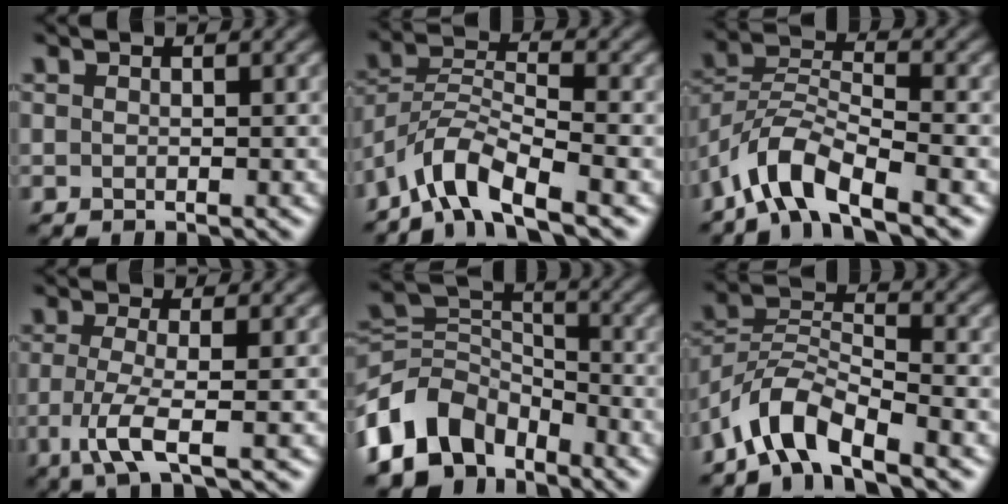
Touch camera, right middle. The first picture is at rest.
{"total": 6.0, "force": [-4.5, 1.5, 3.7], "torque": [-0.068, 0.004, -0.094]}
{"total": 6.5, "force": [-4.6, 2.0, 4.1], "torque": [-0.075, 0.003, -0.097]}
{"total": 3.7, "force": [-1.2, 0.6, 3.4], "torque": [-0.077, -0.010, -0.030]}
{"total": 8.9, "force": [-5.2, 6.0, 4.1], "torque": [-0.072, 0.002, -0.119]}
{"total": 5.9, "force": [-4.4, 1.9, 3.4], "torque": [-0.061, 0.006, -0.094]}